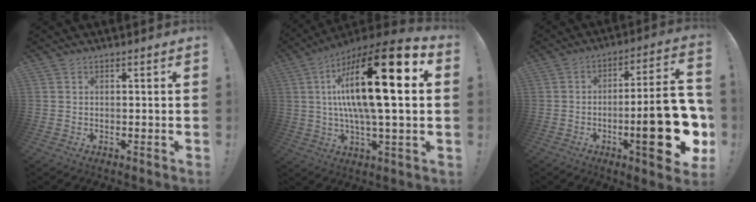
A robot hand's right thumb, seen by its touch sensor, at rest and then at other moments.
{"total": 24.3, "force": [4.3, 5.9, 23.2], "torque": [-0.412, -0.029, 0.051]}
{"total": 22.8, "force": [-5.9, 5.9, 21.2], "torque": [-0.304, 0.018, -0.084]}